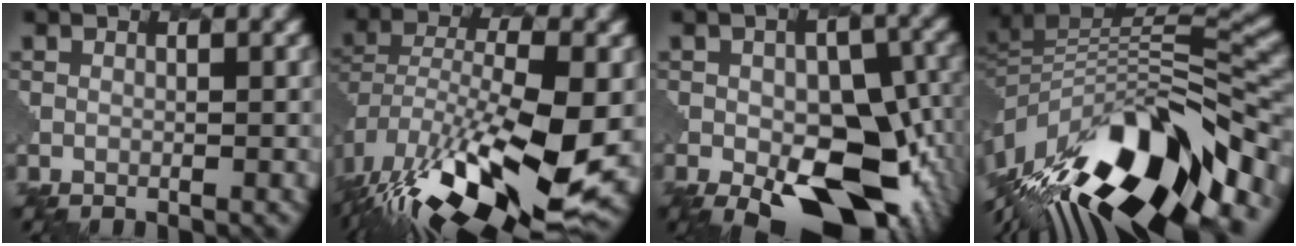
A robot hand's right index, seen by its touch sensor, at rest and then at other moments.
{"total": 16.5, "force": [-6.9, 6.6, 13.5], "torque": [-0.268, -0.027, -0.108]}
{"total": 13.0, "force": [-3.2, 7.2, 10.3], "torque": [-0.144, -0.028, -0.039]}
{"total": 15.0, "force": [-7.1, 6.3, 11.6], "torque": [-0.217, 0.014, -0.128]}